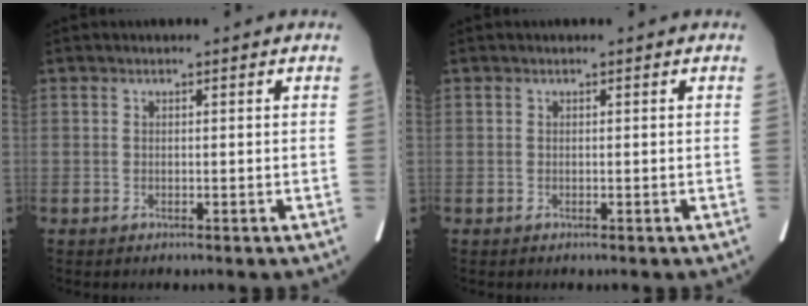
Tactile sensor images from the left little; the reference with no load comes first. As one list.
[{"total": 0.0}]